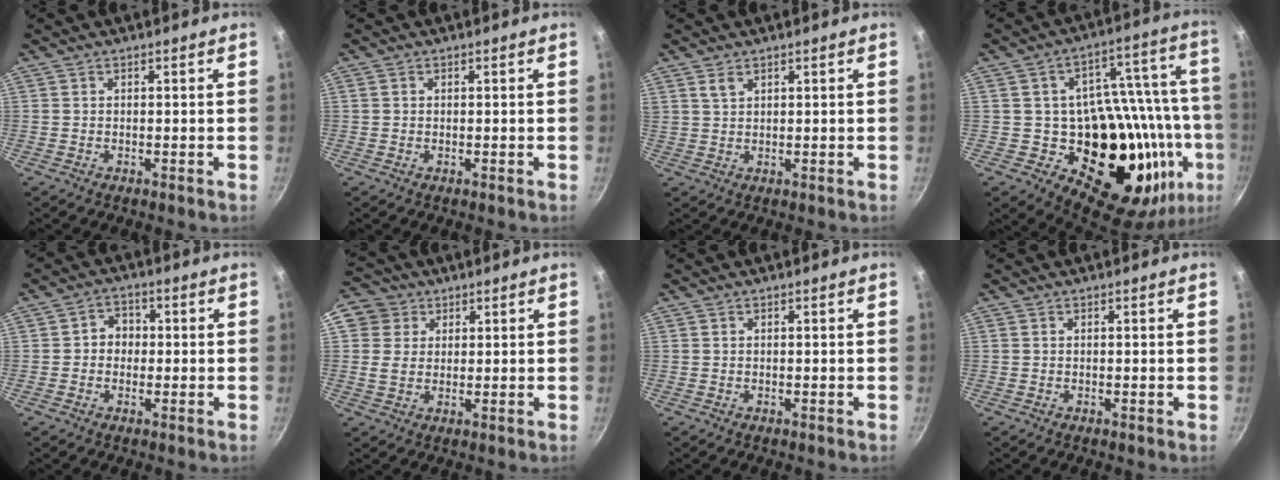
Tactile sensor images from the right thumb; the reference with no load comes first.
{"total": 0.7, "force": [0.1, 0.6, 0.2], "torque": [-0.003, 0.002, 0.001]}
{"total": 2.4, "force": [1.5, 1.2, 1.5], "torque": [-0.027, -0.001, 0.033]}
{"total": 28.0, "force": [-6.7, 16.7, 21.4], "torque": [-0.260, 0.010, -0.085]}
{"total": 4.2, "force": [-0.2, 3.8, 2.0], "torque": [-0.001, 0.011, -0.010]}
{"total": 8.2, "force": [3.1, 7.1, 2.8], "torque": [-0.035, 0.001, 0.045]}
{"total": 0.0}
{"total": 0.0}